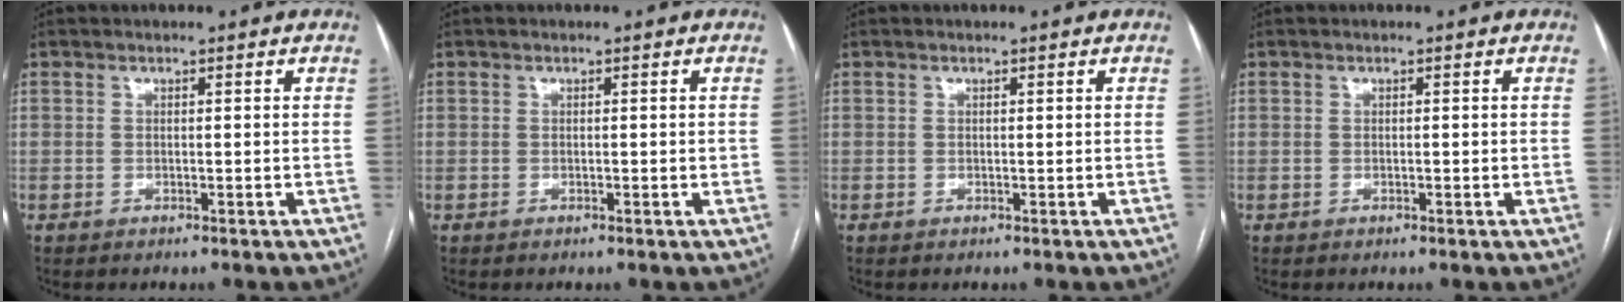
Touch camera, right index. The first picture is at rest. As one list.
[{"total": 1.0, "force": [0.0, 0.3, 0.9], "torque": [-0.016, -0.001, 0.002]}, {"total": 0.0}, {"total": 0.7, "force": [0.0, 0.2, 0.7], "torque": [-0.012, 0.001, 0.001]}]